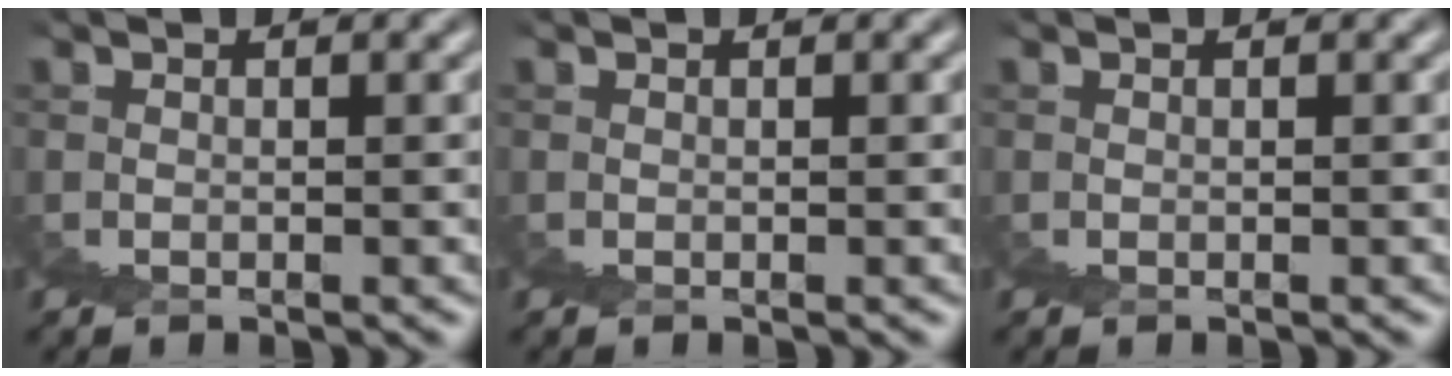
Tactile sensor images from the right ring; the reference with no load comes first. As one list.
[{"total": 0.0}, {"total": 0.0}]